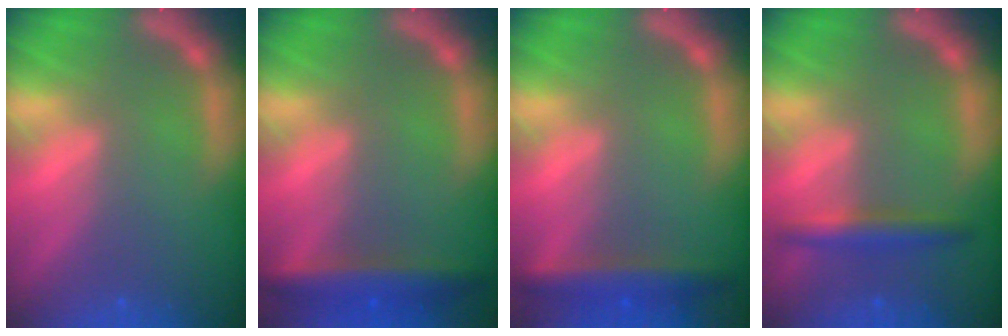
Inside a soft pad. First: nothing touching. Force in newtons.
{"total": 4.5}
{"total": 4.0}
{"total": 3.0}